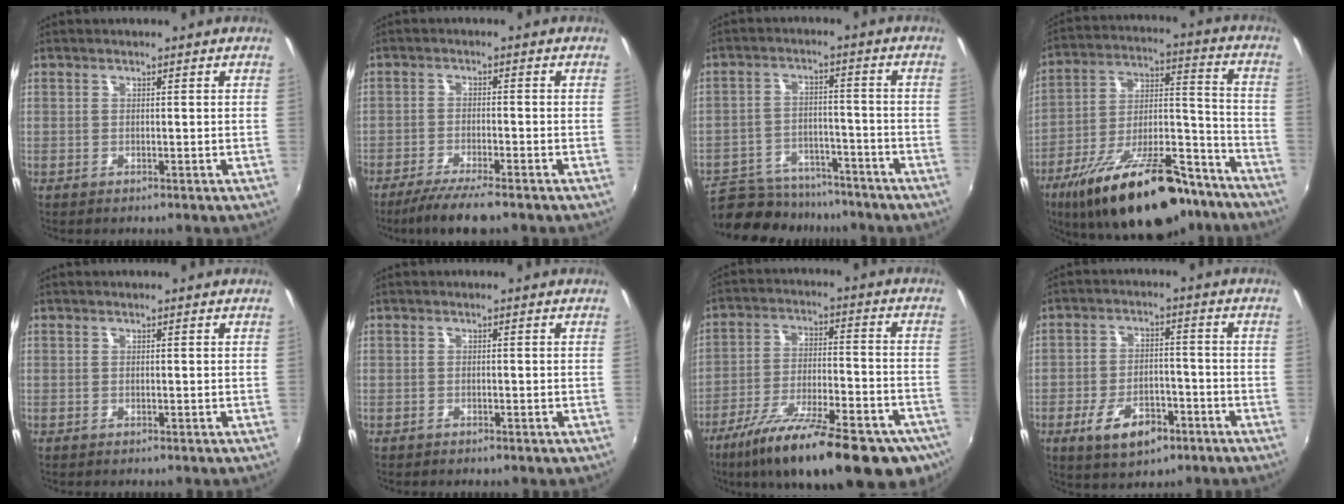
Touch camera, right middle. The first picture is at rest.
{"total": 7.3, "force": [-5.9, 0.7, 4.2], "torque": [-0.095, -0.018, -0.102]}
{"total": 17.8, "force": [-15.0, 7.3, 6.5], "torque": [-0.154, 0.001, -0.209]}
{"total": 26.7, "force": [-18.7, 9.8, 16.3], "torque": [-0.269, 0.000, -0.277]}
{"total": 0.0}
{"total": 1.0, "force": [-0.8, 0.5, 0.4], "torque": [-0.010, -0.002, -0.011]}
{"total": 26.8, "force": [-18.6, 7.3, 17.8], "torque": [-0.298, -0.057, -0.266]}
{"total": 8.1, "force": [-4.4, 4.6, 5.0], "torque": [-0.107, 0.003, -0.062]}